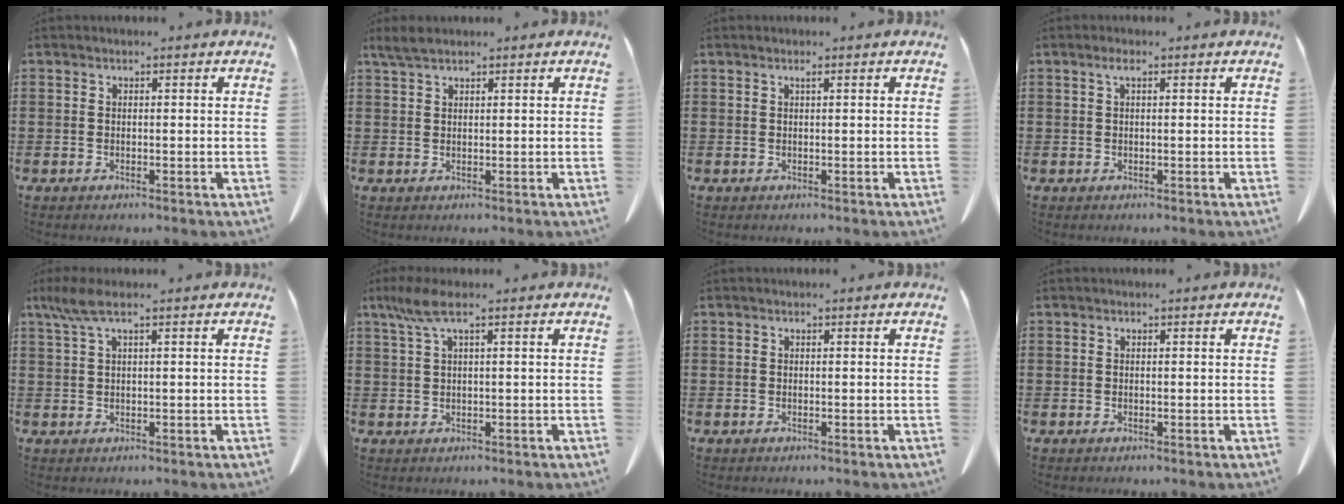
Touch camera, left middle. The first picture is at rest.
{"total": 2.5, "force": [1.8, 0.6, 1.6], "torque": [-0.035, 0.003, 0.034]}
{"total": 0.6, "force": [0.3, 0.0, 0.5], "torque": [-0.009, -0.003, 0.006]}
{"total": 1.4, "force": [0.5, 0.3, 1.3], "torque": [-0.028, 0.004, 0.008]}
{"total": 3.7, "force": [1.5, 0.7, 3.3], "torque": [-0.081, -0.004, 0.023]}
{"total": 4.1, "force": [1.6, 0.7, 3.7], "torque": [-0.090, -0.004, 0.025]}
{"total": 0.0}
{"total": 0.0}